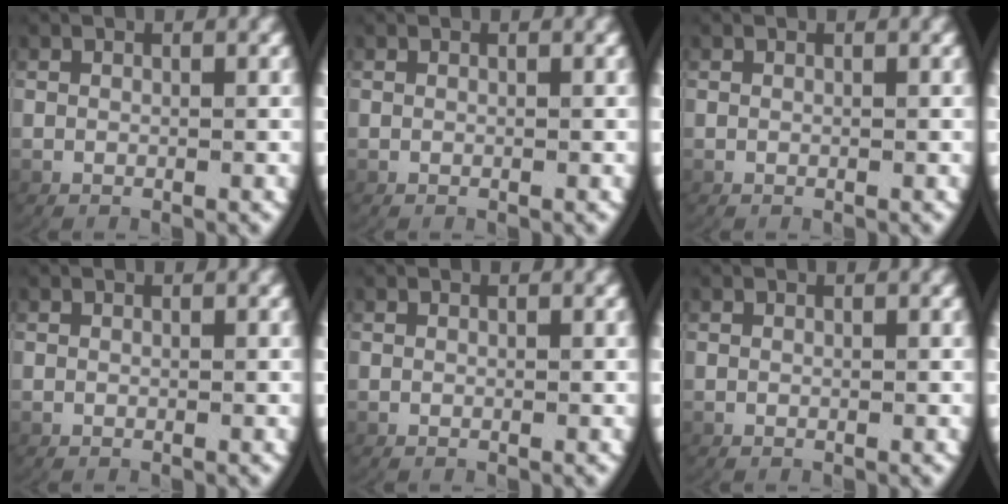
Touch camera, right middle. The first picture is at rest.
{"total": 0.0}
{"total": 0.0}
{"total": 0.0}
{"total": 0.0}
{"total": 0.0}